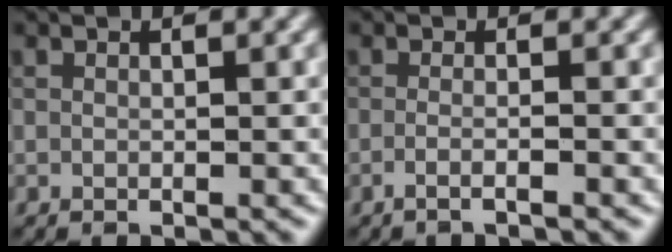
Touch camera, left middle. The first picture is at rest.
{"total": 1.7, "force": [-0.7, 0.5, 1.4], "torque": [-0.017, -0.002, -0.023]}